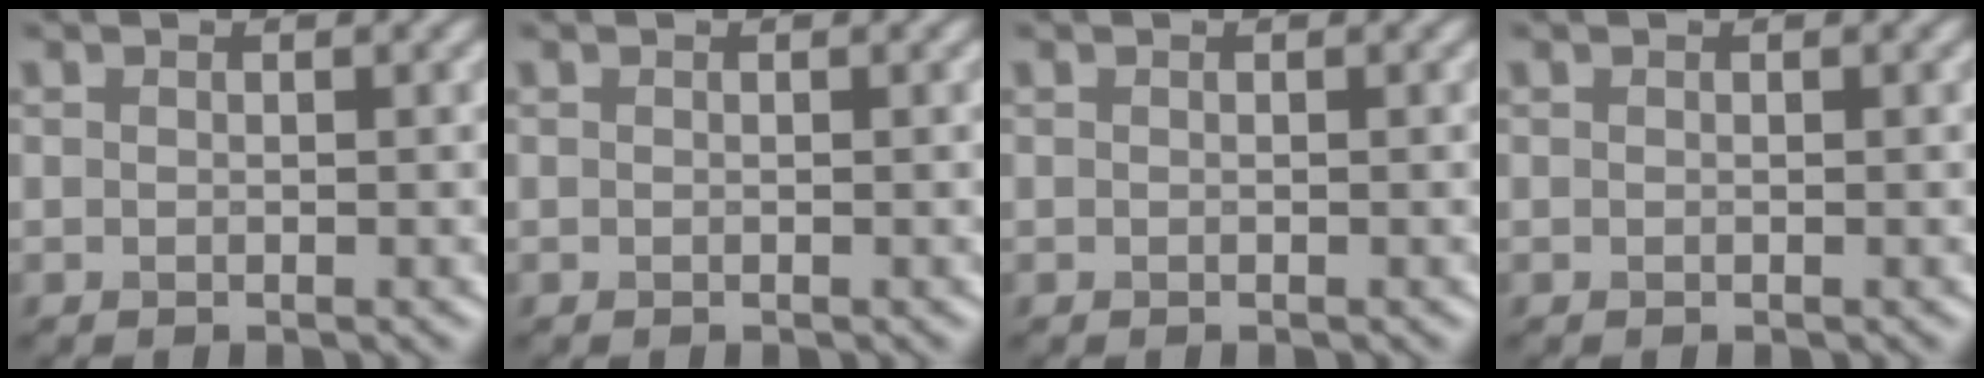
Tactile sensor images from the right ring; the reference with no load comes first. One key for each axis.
{"total": 0.0}
{"total": 0.0}
{"total": 0.0}